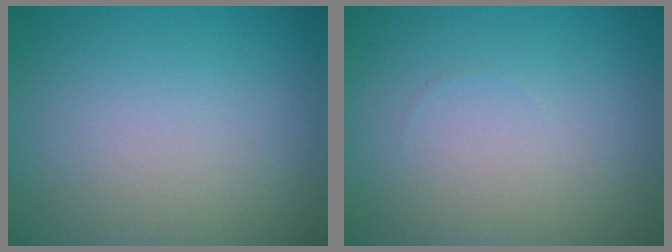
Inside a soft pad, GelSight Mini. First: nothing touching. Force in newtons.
{"total": 0.0}